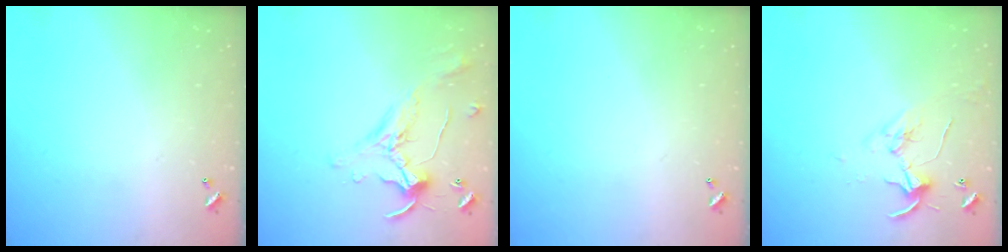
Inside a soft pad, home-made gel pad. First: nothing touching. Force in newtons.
{"total": 1.1, "press": 1.0, "slide": 0.4}
{"total": 0.0}
{"total": 4.9, "press": 4.9, "slide": 0.3}